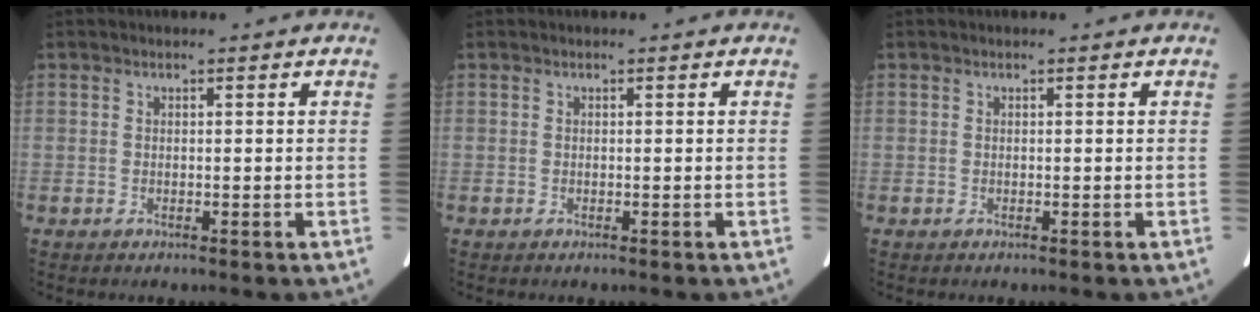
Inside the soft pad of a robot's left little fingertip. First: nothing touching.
{"total": 0.0}
{"total": 0.0}